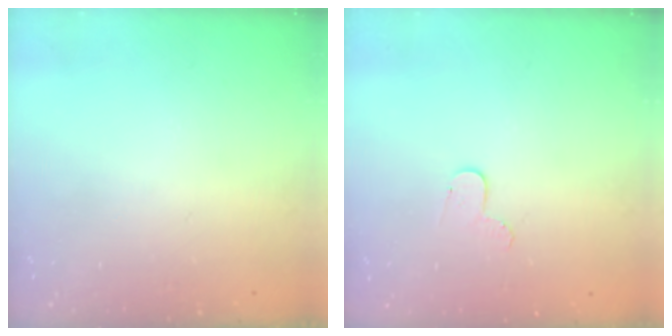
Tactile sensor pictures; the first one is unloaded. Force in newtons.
{"total": 4.9, "press": 4.9, "slide": 0.5}